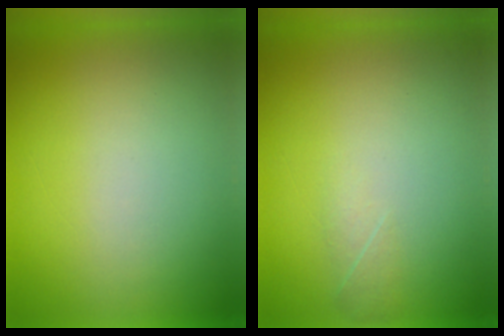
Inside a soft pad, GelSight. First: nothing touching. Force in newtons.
{"total": 1.6}